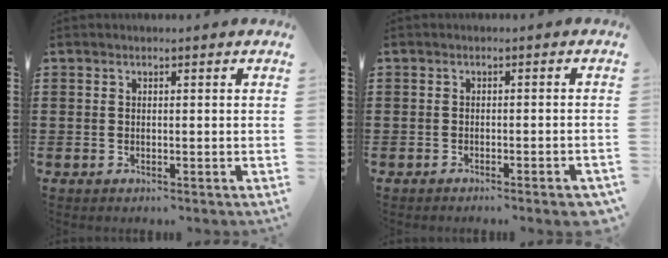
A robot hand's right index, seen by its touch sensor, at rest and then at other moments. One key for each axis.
{"total": 1.7, "fx": -1.3, "fy": -0.1, "fz": 1.0, "tx": -0.016, "ty": 0.000, "tz": -0.025}